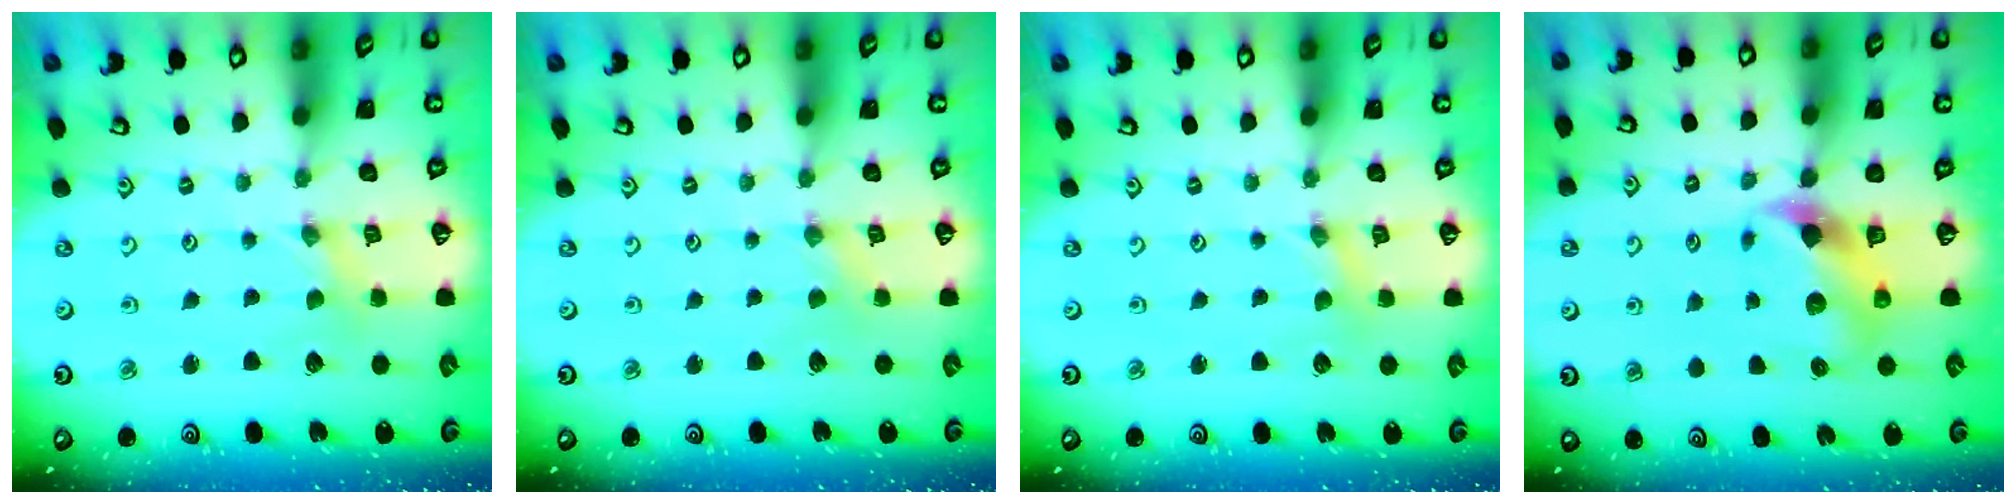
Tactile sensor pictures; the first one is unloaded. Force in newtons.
{"total": 0.0}
{"total": 1.2, "press": 1.2, "slide": 0.2}
{"total": 7.3, "press": 7.3, "slide": 0.9}